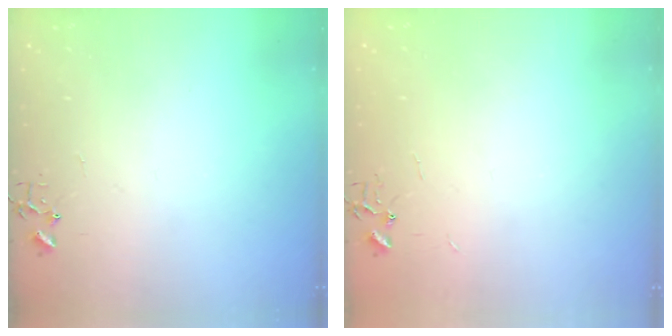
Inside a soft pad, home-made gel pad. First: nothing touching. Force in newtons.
{"total": 1.7, "press": 1.7, "slide": 0.2}